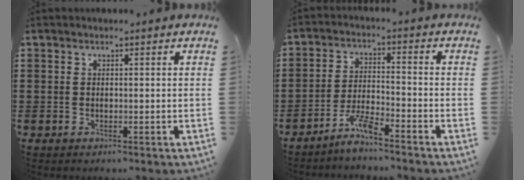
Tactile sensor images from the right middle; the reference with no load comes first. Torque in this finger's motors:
{"motor_torque": [2.14, 0.00, 0.07, 0.07]}